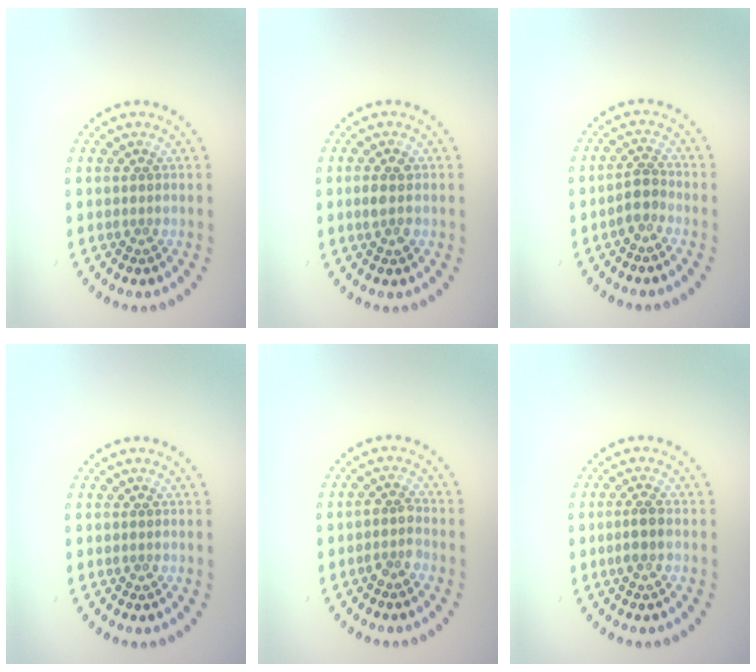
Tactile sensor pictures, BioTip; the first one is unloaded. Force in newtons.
{"total": 1.7, "press": 1.7, "slide": 0.2}
{"total": 1.8, "press": 1.4, "slide": 1.1}
{"total": 0.0}
{"total": 1.6, "press": 1.4, "slide": 0.6}
{"total": 1.7, "press": 1.4, "slide": 0.8}